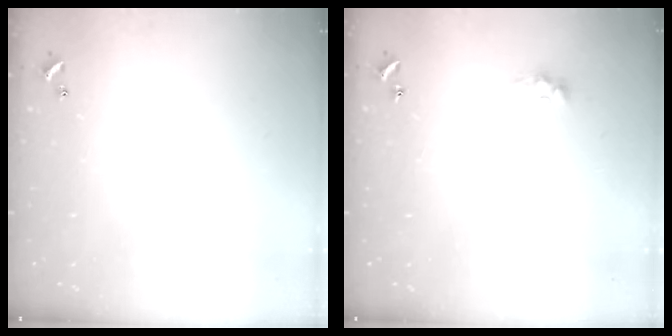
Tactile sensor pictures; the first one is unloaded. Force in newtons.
{"total": 0.8, "press": 0.7, "slide": 0.4}